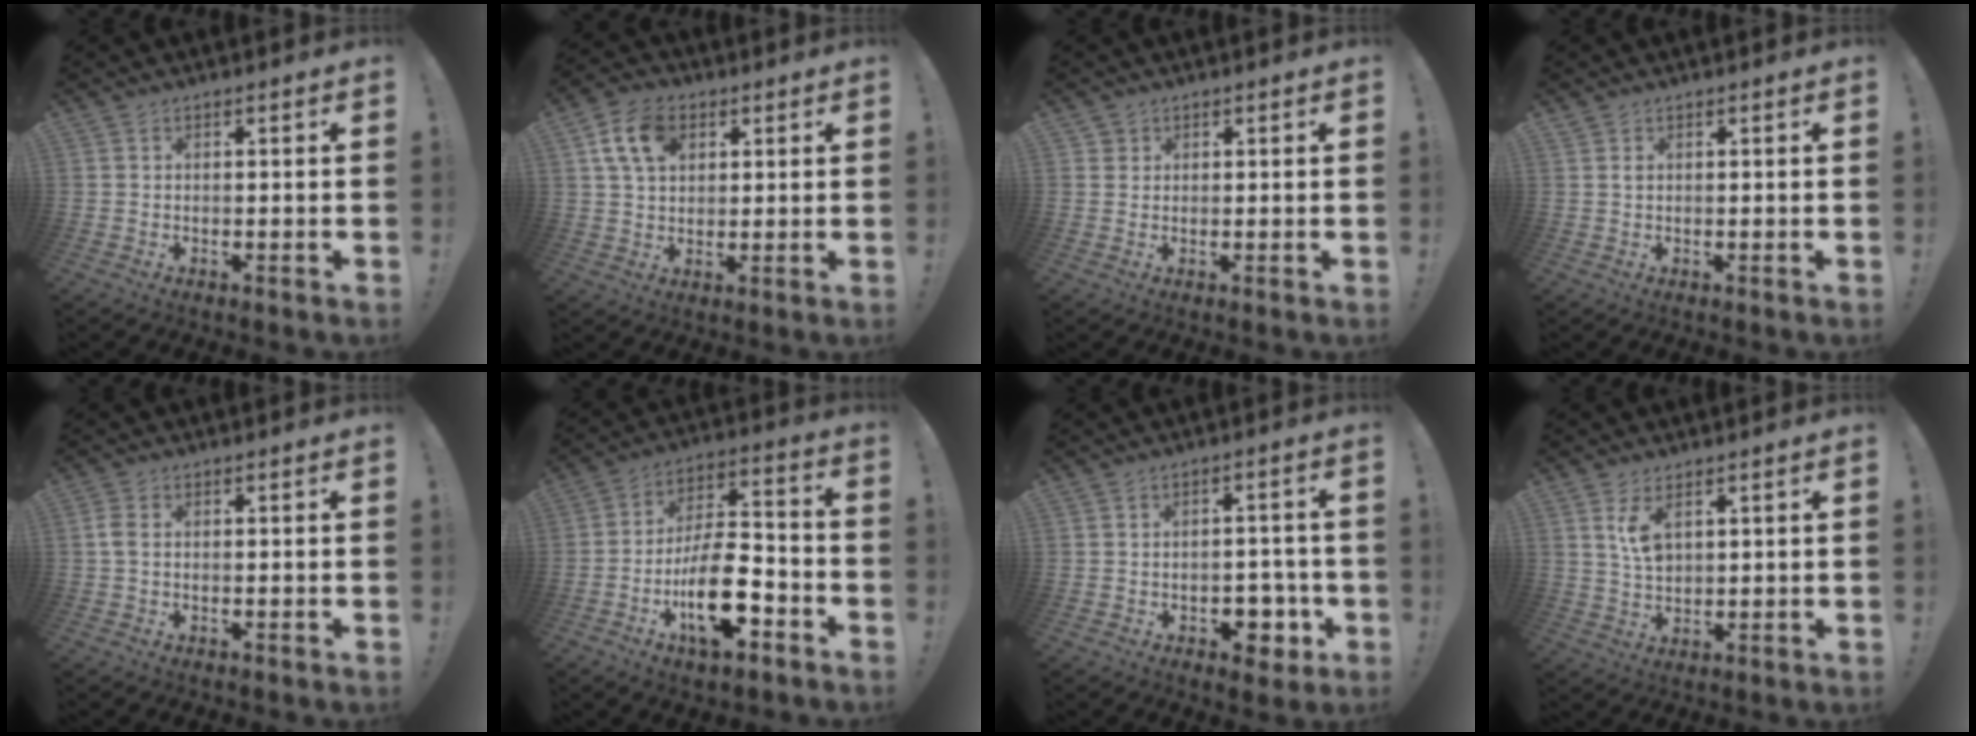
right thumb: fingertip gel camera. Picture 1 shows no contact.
{"total": 10.9, "force": [4.3, 7.4, 6.8], "torque": [-0.123, 0.003, 0.083]}
{"total": 1.6, "force": [1.0, 1.3, 0.2], "torque": [0.002, -0.004, 0.017]}
{"total": 0.5, "force": [0.4, 0.1, 0.4], "torque": [-0.001, -0.004, 0.006]}
{"total": 2.4, "force": [0.1, 1.4, 1.9], "torque": [-0.039, 0.008, 0.003]}
{"total": 19.0, "force": [-8.0, 8.7, 14.9], "torque": [-0.262, 0.051, -0.124]}
{"total": 8.0, "force": [-2.9, 5.7, 4.8], "torque": [-0.039, 0.018, -0.044]}
{"total": 5.7, "force": [2.6, 2.7, 4.3], "torque": [-0.071, -0.012, 0.045]}